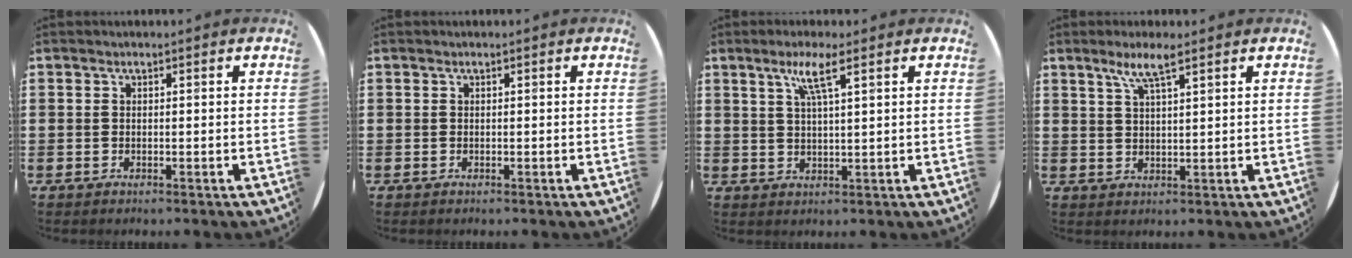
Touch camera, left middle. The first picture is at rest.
{"total": 0.0}
{"total": 4.5, "force": [2.6, 0.3, 3.7], "torque": [-0.078, 0.007, 0.042]}
{"total": 4.3, "force": [2.9, 0.5, 3.1], "torque": [-0.066, 0.005, 0.050]}